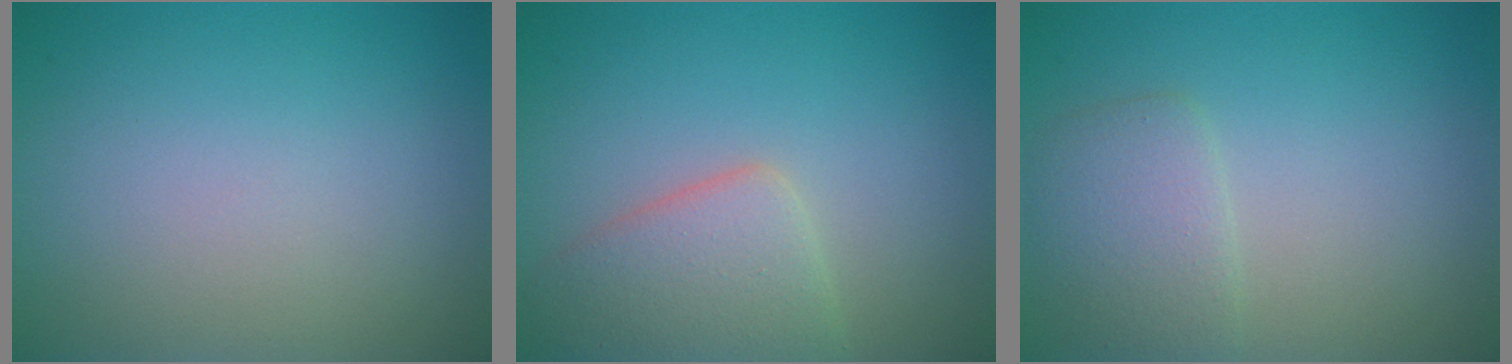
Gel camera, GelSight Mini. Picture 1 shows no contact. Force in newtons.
{"total": 4.0, "press": 4.0, "slide": 0.3}
{"total": 2.7, "press": 2.7, "slide": 0.1}